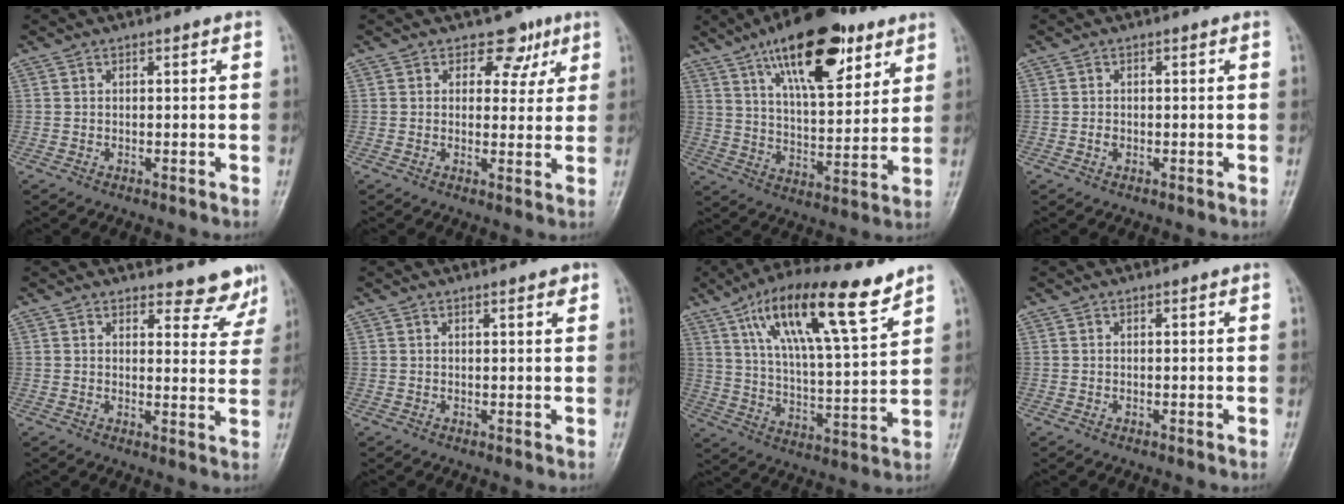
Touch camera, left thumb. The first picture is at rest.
{"total": 5.4, "force": [3.1, 3.9, 2.1], "torque": [0.012, -0.009, 0.038]}
{"total": 20.9, "force": [11.8, 8.5, 15.0], "torque": [-0.204, -0.042, 0.194]}
{"total": 0.9, "force": [-0.2, 0.7, 0.5], "torque": [-0.007, 0.001, -0.005]}
{"total": 7.0, "force": [6.4, 2.6, 0.9], "torque": [0.023, -0.048, 0.066]}
{"total": 1.5, "force": [1.0, 0.3, 1.1], "torque": [-0.013, -0.004, 0.013]}
{"total": 19.3, "force": [11.4, 4.9, 14.8], "torque": [-0.231, -0.036, 0.202]}
{"total": 0.0}